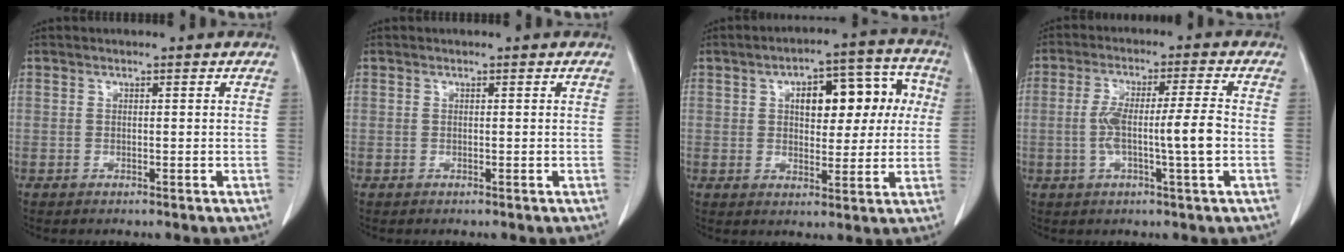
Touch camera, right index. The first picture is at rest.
{"total": 0.0}
{"total": 11.8, "force": [2.6, 5.5, 10.1], "torque": [-0.130, 0.042, 0.039]}
{"total": 8.6, "force": [-1.3, 0.0, 8.5], "torque": [-0.158, 0.008, -0.023]}